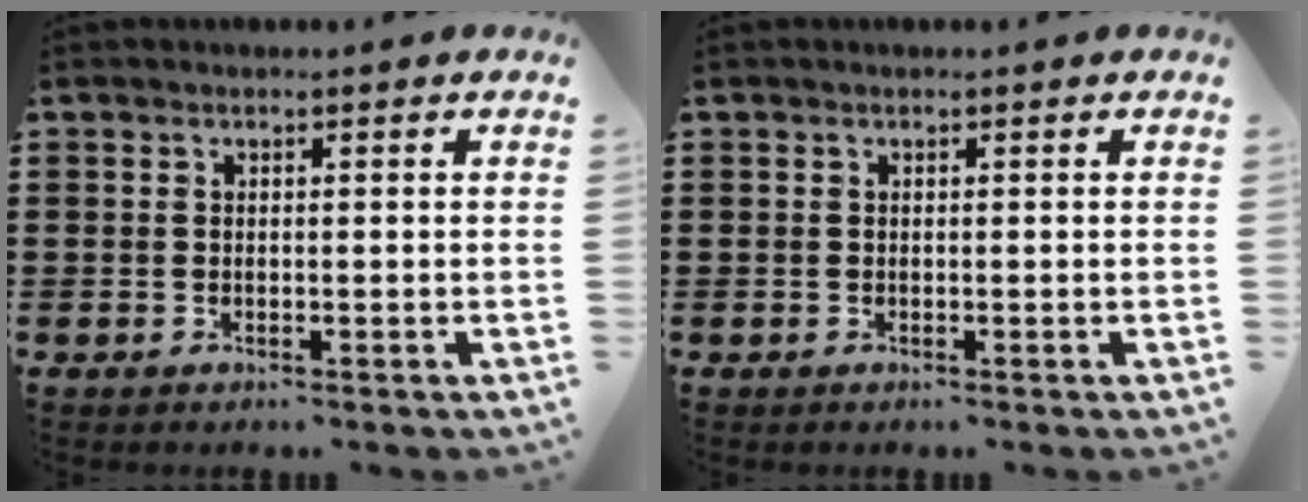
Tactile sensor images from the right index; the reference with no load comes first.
{"total": 0.0}